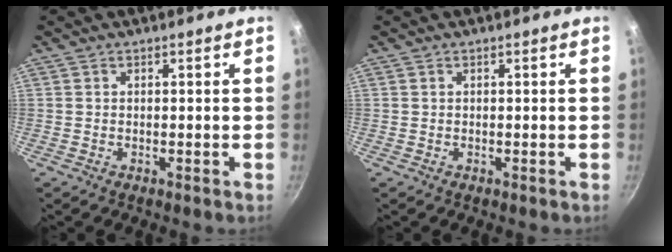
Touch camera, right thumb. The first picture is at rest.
{"total": 0.0}